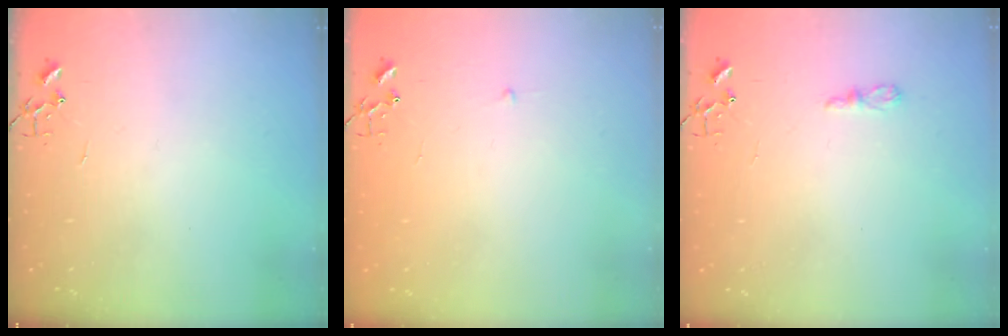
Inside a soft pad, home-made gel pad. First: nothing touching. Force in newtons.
{"total": 2.3, "press": 2.3, "slide": 0.3}
{"total": 4.5, "press": 4.5, "slide": 0.5}